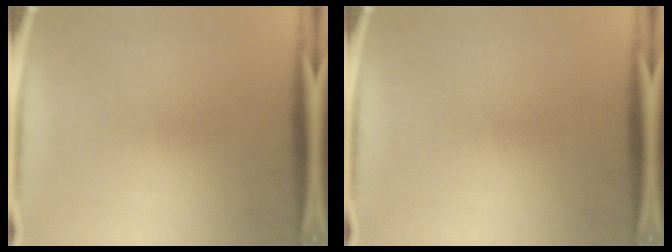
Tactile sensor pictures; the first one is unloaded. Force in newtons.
{"total": 0.0}